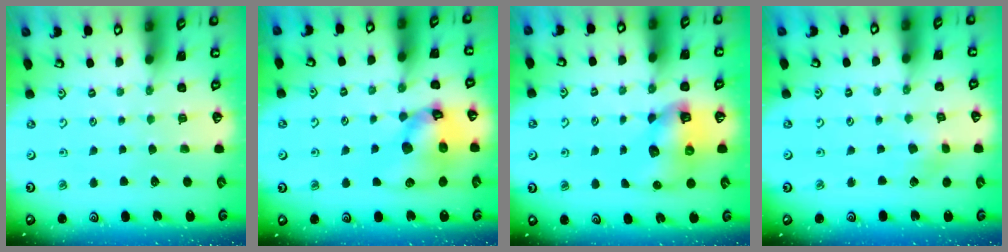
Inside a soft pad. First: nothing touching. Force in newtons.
{"total": 15.8, "press": 15.7, "slide": 1.7}
{"total": 9.4, "press": 9.4, "slide": 1.0}
{"total": 2.8, "press": 2.8, "slide": 0.4}